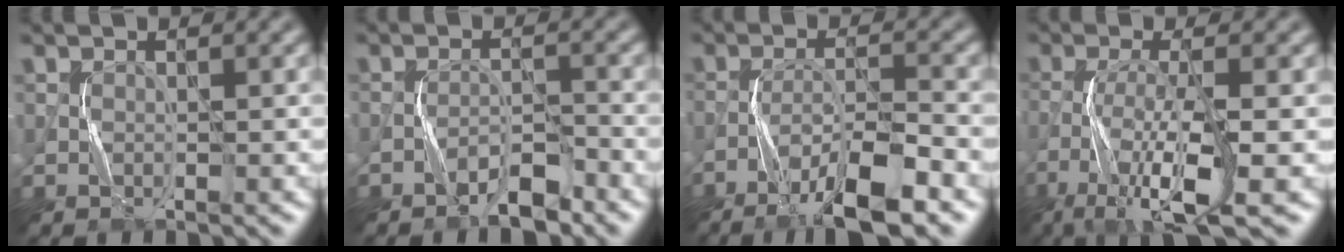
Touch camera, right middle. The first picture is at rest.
{"total": 2.9, "force": [-2.3, 0.6, 1.6], "torque": [-0.026, 0.009, -0.044]}
{"total": 7.5, "force": [-5.0, 1.4, 5.5], "torque": [-0.095, 0.004, -0.086]}
{"total": 7.5, "force": [-3.7, 1.5, 6.4], "torque": [-0.126, -0.005, -0.075]}